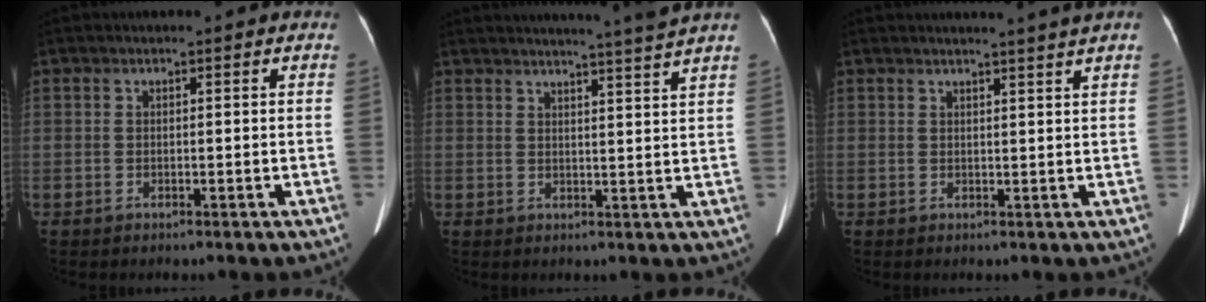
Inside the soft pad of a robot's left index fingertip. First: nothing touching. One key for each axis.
{"total": 8.7, "fx": 7.8, "fy": -2.3, "fz": 2.8, "tx": -0.036, "ty": -0.024, "tz": 0.091}
{"total": 4.0, "fx": 3.5, "fy": -1.1, "fz": 1.6, "tx": -0.020, "ty": 0.001, "tz": 0.036}